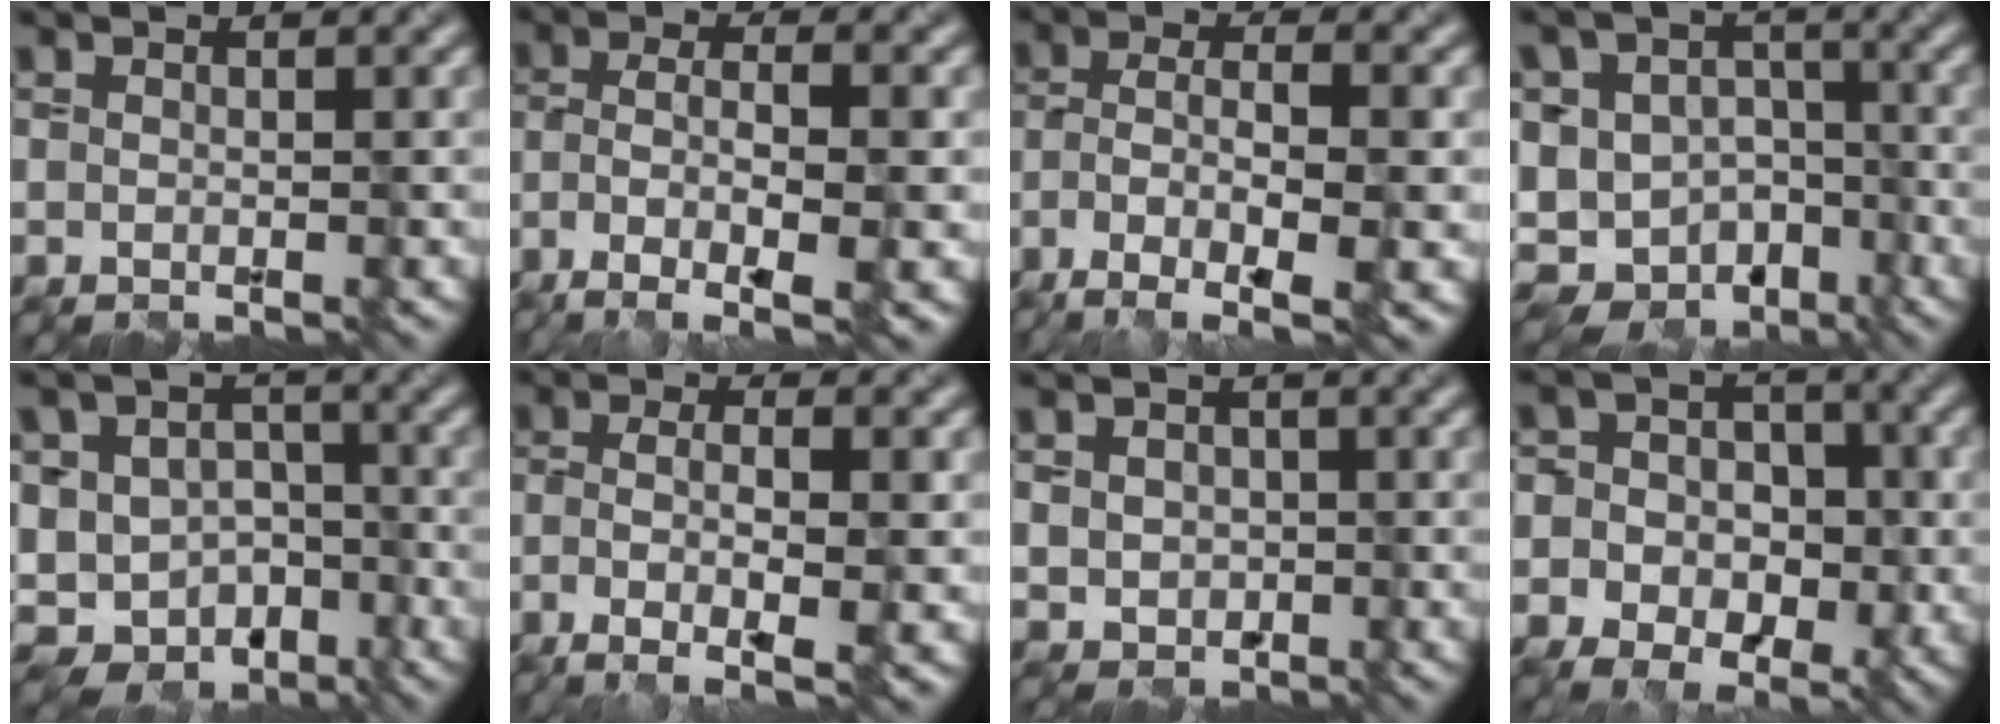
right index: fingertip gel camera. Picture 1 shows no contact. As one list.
[{"total": 6.1, "force": [-3.4, 1.1, 5.0], "torque": [-0.091, 0.006, -0.055]}, {"total": 6.8, "force": [-4.1, 1.3, 5.2], "torque": [-0.097, 0.008, -0.065]}, {"total": 12.7, "force": [-7.6, 8.9, 4.9], "torque": [-0.078, -0.012, -0.094]}, {"total": 11.4, "force": [-6.7, 7.9, 4.9], "torque": [-0.073, -0.010, -0.081]}, {"total": 5.1, "force": [-2.1, 0.9, 4.5], "torque": [-0.081, -0.002, -0.030]}, {"total": 2.4, "force": [-0.6, 2.0, 1.1], "torque": [-0.027, 0.005, 0.002]}, {"total": 7.7, "force": [-2.8, 6.5, 3.0], "torque": [-0.032, 0.016, -0.062]}]